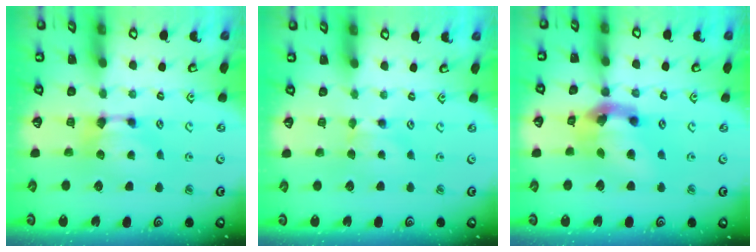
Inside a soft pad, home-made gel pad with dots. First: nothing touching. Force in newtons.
{"total": 0.9, "press": 0.8, "slide": 0.5}
{"total": 8.4, "press": 7.9, "slide": 2.7}